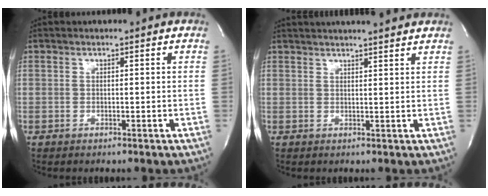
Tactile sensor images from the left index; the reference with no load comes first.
{"total": 10.9, "force": [9.9, 0.6, 4.5], "torque": [-0.073, 0.023, 0.125]}